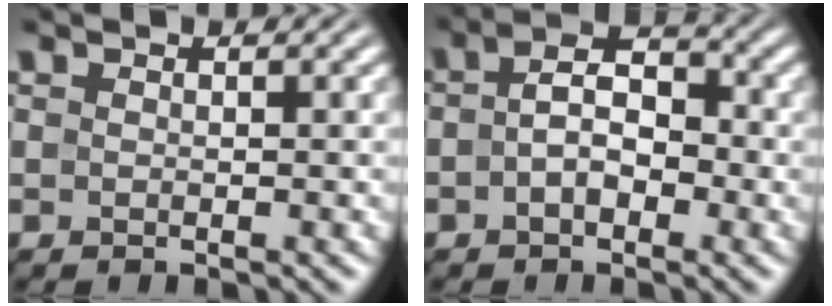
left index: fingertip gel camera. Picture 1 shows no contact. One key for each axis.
{"total": 4.0, "fx": -0.5, "fy": 2.5, "fz": 3.0, "tx": -0.049, "ty": 0.007, "tz": -0.018}